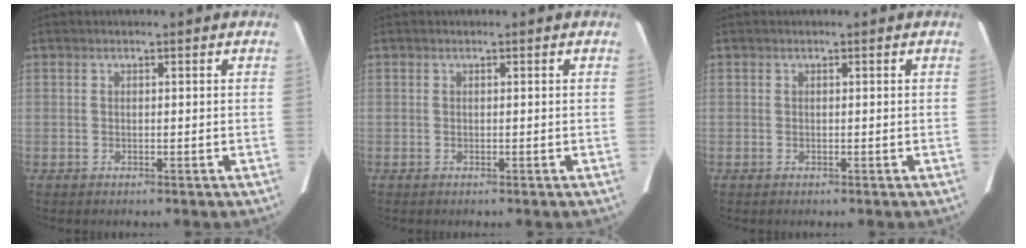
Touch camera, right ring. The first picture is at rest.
{"total": 0.0}
{"total": 0.0}